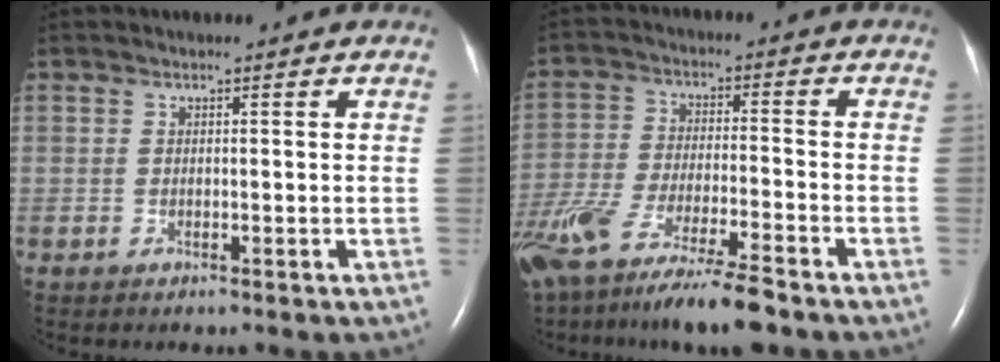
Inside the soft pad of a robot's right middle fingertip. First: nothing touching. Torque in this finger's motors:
{"motor_torque": [1.09, -1.04, 0.29, 0.11]}